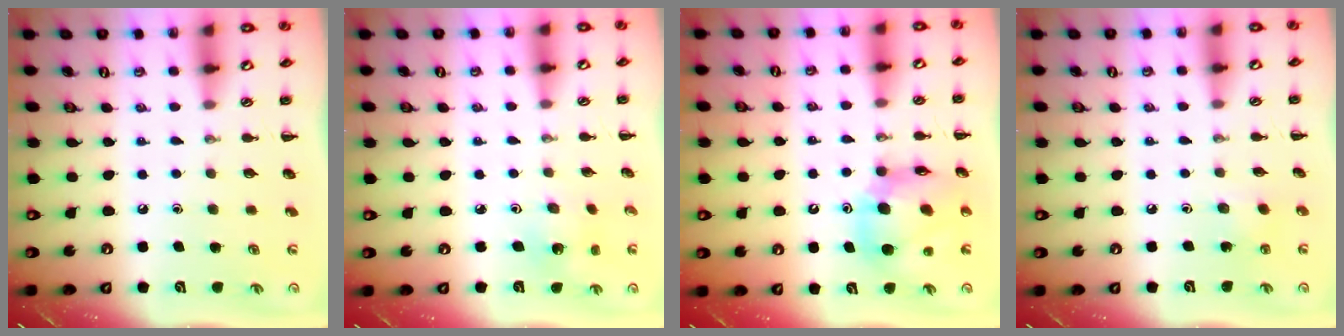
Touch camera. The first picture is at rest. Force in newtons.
{"total": 2.6, "press": 2.4, "slide": 0.9}
{"total": 11.6, "press": 11.1, "slide": 3.3}
{"total": 2.8, "press": 2.6, "slide": 0.9}